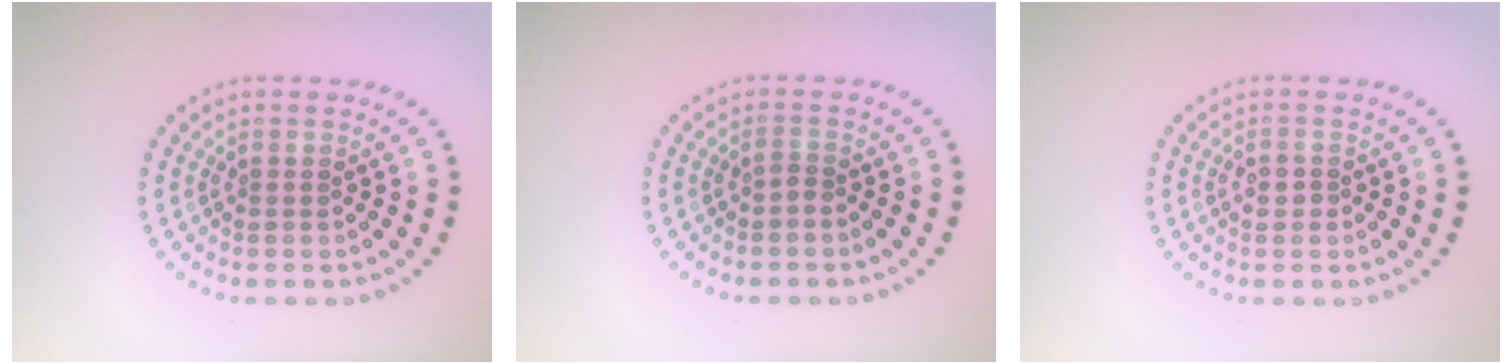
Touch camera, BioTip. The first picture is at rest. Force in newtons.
{"total": 0.5, "press": 0.3, "slide": 0.4}
{"total": 1.0, "press": 1.0, "slide": 0.1}